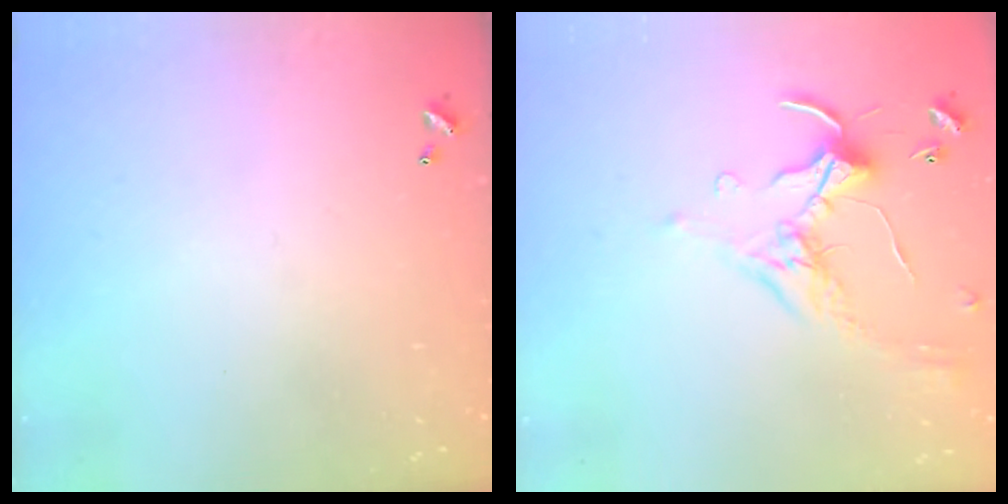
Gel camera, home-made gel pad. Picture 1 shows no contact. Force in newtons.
{"total": 0.7, "press": 0.6, "slide": 0.4}